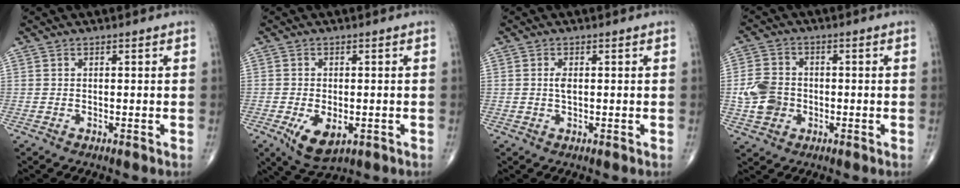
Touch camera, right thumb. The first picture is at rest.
{"total": 7.1, "force": [-2.5, 3.8, 5.4], "torque": [-0.086, -0.006, -0.030]}
{"total": 1.5, "force": [0.2, 0.7, 1.4], "torque": [-0.023, -0.001, 0.002]}
{"total": 7.3, "force": [-1.2, 5.9, 4.1], "torque": [-0.066, 0.009, -0.025]}